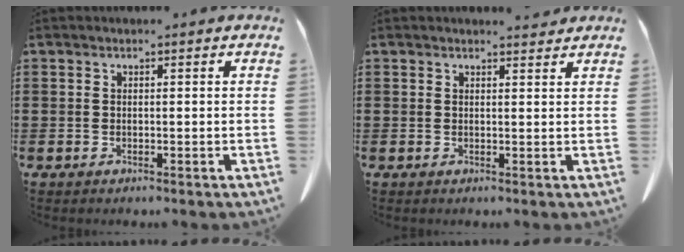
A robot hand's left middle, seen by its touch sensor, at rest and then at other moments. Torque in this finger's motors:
{"motor_torque": [-0.33, -0.32, -0.07, 0.00]}